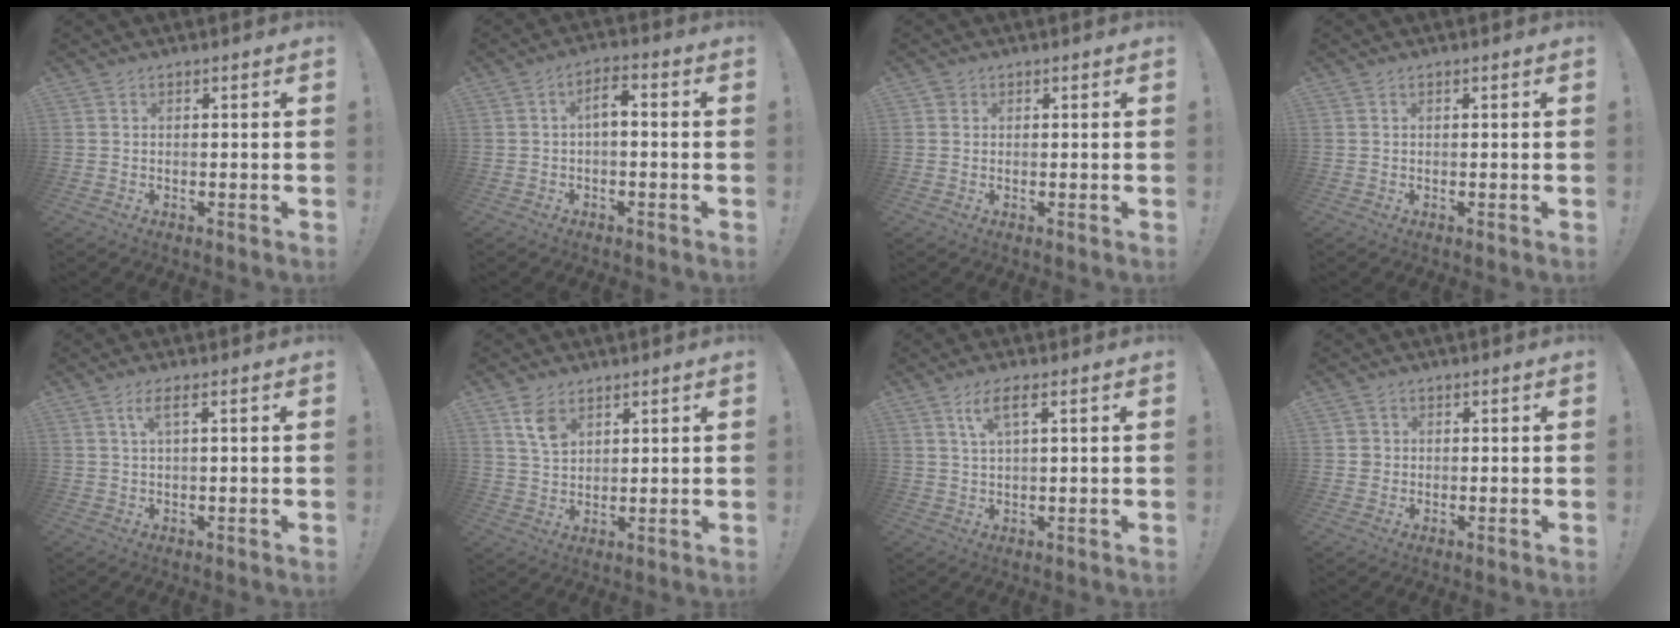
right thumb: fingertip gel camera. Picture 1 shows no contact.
{"total": 4.6, "force": [-0.7, 2.0, 4.1], "torque": [-0.074, 0.012, -0.014]}
{"total": 1.0, "force": [0.5, 0.9, 0.1], "torque": [-0.007, 0.003, 0.011]}
{"total": 0.0}
{"total": 3.3, "force": [1.0, 0.4, 3.1], "torque": [-0.058, 0.001, 0.014]}
{"total": 6.3, "force": [3.6, 3.6, 3.8], "torque": [-0.057, -0.019, 0.066]}
{"total": 4.9, "force": [2.1, 0.9, 4.3], "torque": [-0.084, 0.001, 0.034]}
{"total": 1.9, "force": [0.0, 1.9, 0.4], "torque": [-0.006, 0.006, 0.000]}